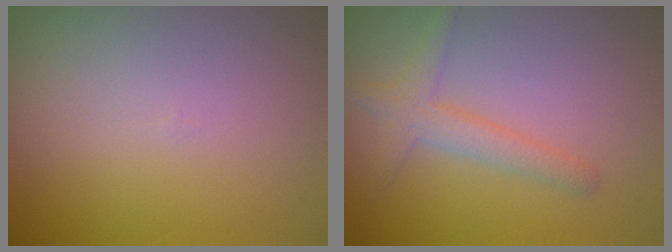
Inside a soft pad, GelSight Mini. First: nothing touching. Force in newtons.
{"total": 2.0, "press": 2.0, "slide": 0.1}